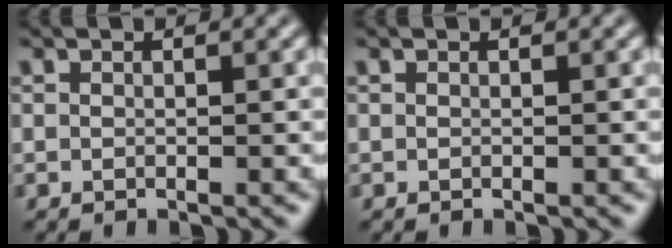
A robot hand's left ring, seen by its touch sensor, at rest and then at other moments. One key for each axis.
{"total": 0.0}